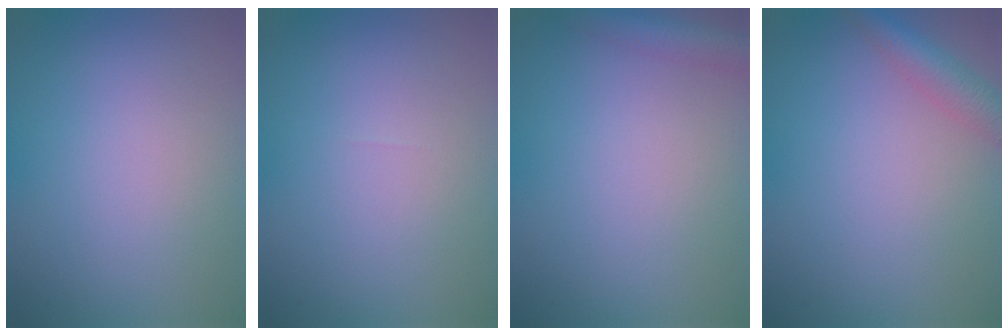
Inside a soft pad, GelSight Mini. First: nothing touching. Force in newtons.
{"total": 0.0}
{"total": 2.9, "press": 2.9, "slide": 0.1}
{"total": 2.9, "press": 2.9, "slide": 0.2}